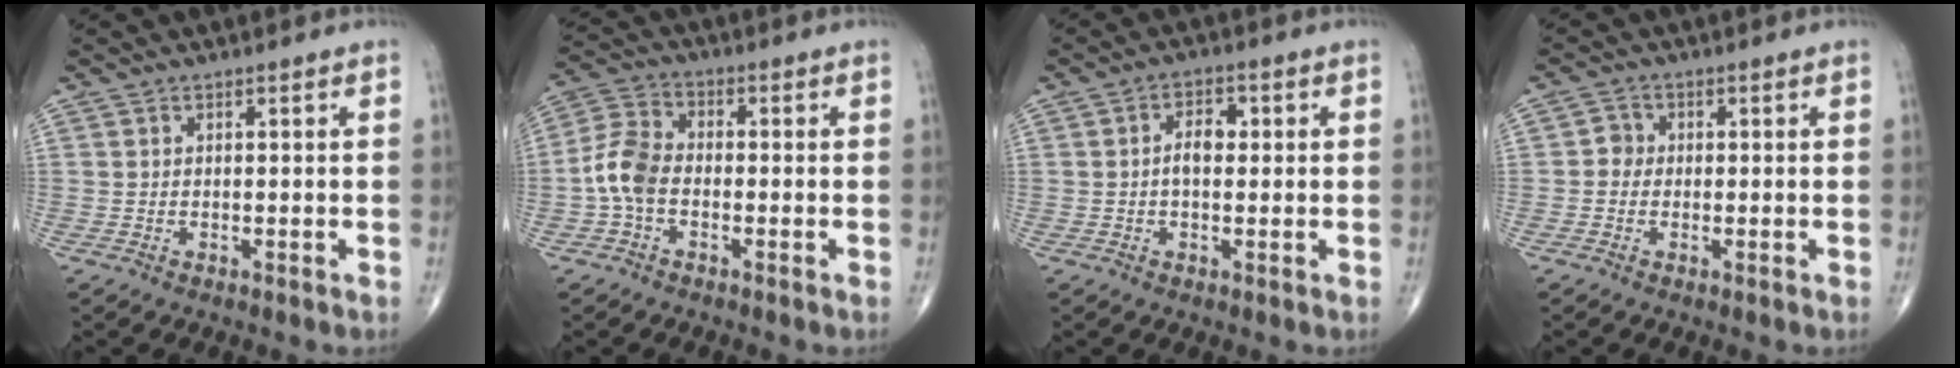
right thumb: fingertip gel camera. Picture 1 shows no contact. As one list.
[{"total": 7.3, "force": [-1.7, 4.8, 5.3], "torque": [-0.107, 0.023, -0.048]}, {"total": 4.7, "force": [0.3, 2.8, 3.8], "torque": [-0.062, 0.013, 0.000]}, {"total": 2.2, "force": [-0.3, 2.1, 0.8], "torque": [0.003, 0.008, -0.012]}]